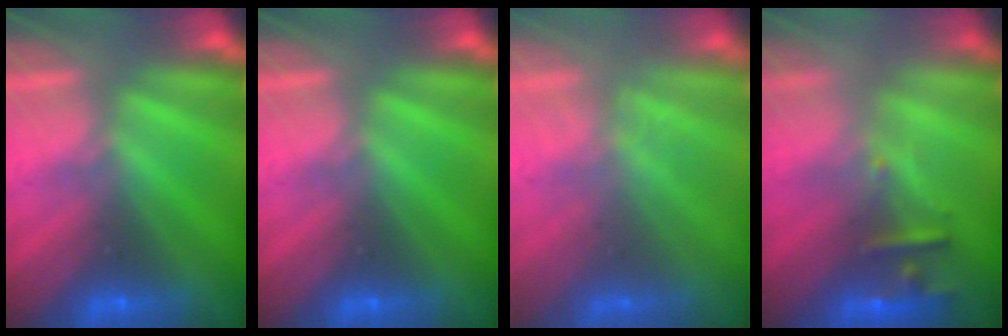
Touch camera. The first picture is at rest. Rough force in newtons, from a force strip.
{"total": 0.0}
{"total": 1.7}
{"total": 2.4}